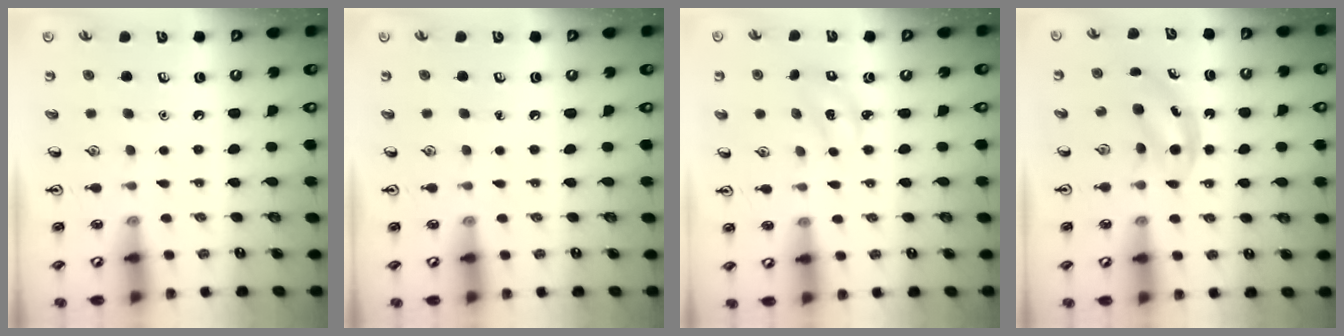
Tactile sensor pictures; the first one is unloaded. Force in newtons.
{"total": 0.0}
{"total": 2.2, "press": 2.1, "slide": 0.4}
{"total": 4.1, "press": 4.1, "slide": 0.6}